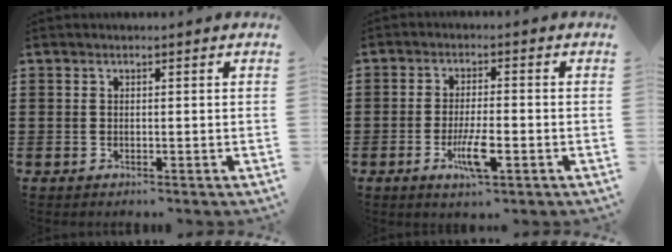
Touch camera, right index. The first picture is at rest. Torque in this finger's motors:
{"motor_torque": [0.33, 0.33, 0.27, 0.11]}